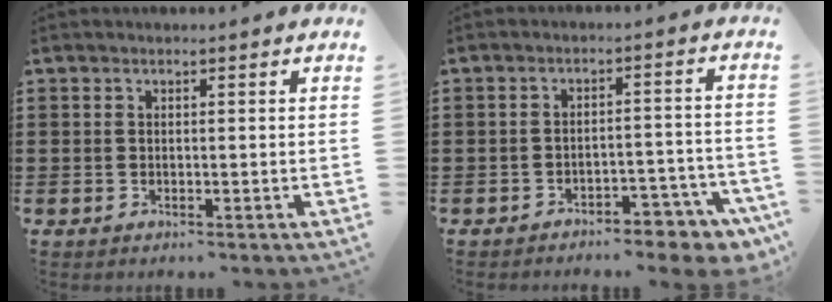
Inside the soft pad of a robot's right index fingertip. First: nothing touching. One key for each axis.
{"total": 4.7, "fx": -4.2, "fy": 0.9, "fz": 2.0, "tx": -0.031, "ty": 0.004, "tz": -0.080}